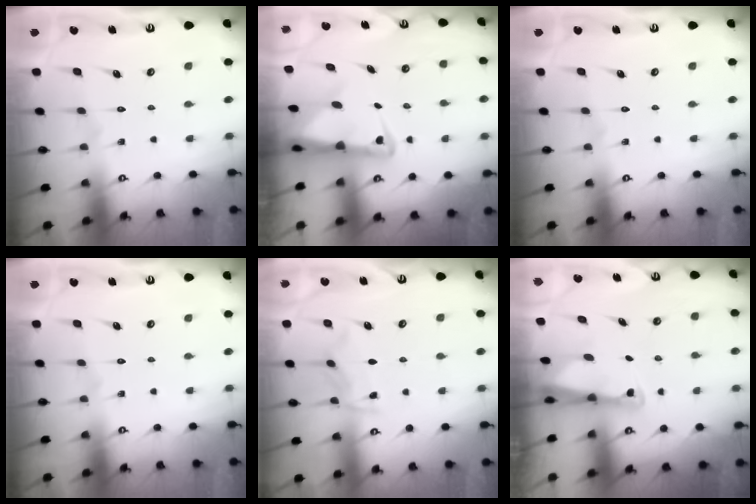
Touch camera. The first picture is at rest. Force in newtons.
{"total": 4.2, "press": 4.1, "slide": 0.9}
{"total": 0.0}
{"total": 0.0}
{"total": 6.3, "press": 6.2, "slide": 0.8}
{"total": 2.6, "press": 2.6, "slide": 0.3}